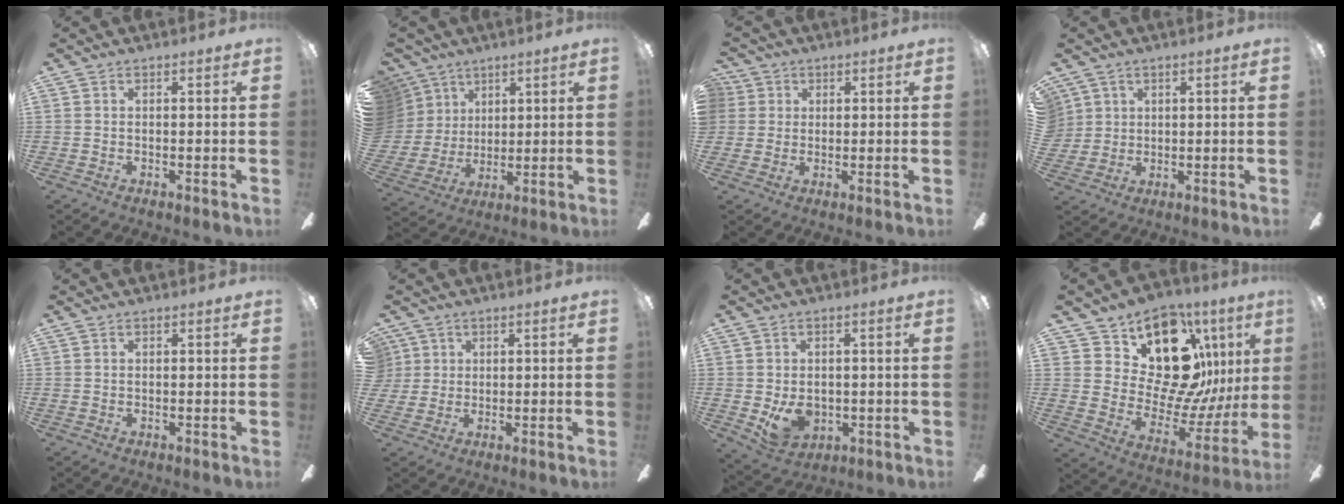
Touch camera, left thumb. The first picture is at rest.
{"total": 10.5, "force": [5.2, 8.9, 1.7], "torque": [-0.064, -0.027, 0.111]}
{"total": 3.6, "force": [1.2, 3.4, 0.2], "torque": [0.000, 0.006, 0.020]}
{"total": 3.6, "force": [1.9, 3.1, 0.0], "torque": [-0.014, 0.007, 0.036]}
{"total": 0.0}
{"total": 3.6, "force": [1.3, 3.3, 0.2], "torque": [-0.010, 0.005, 0.023]}
{"total": 8.0, "force": [-1.2, 6.2, 4.9], "torque": [-0.069, 0.002, -0.017]}
{"total": 20.0, "force": [11.6, 10.4, 12.5], "torque": [-0.215, -0.094, 0.209]}